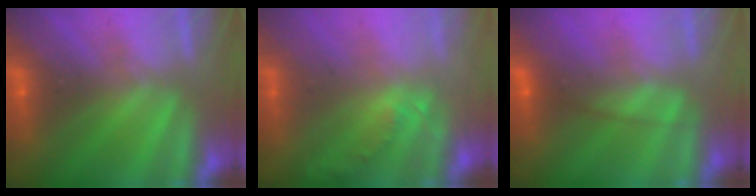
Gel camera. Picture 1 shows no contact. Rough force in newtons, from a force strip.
{"total": 1.8}
{"total": 2.3}